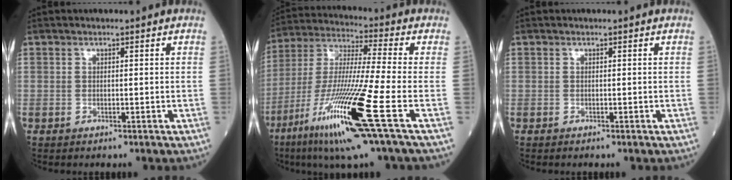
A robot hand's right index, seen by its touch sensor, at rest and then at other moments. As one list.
[{"total": 19.4, "force": [-8.5, -0.7, 17.5], "torque": [-0.363, -0.045, -0.164]}, {"total": 0.0}]